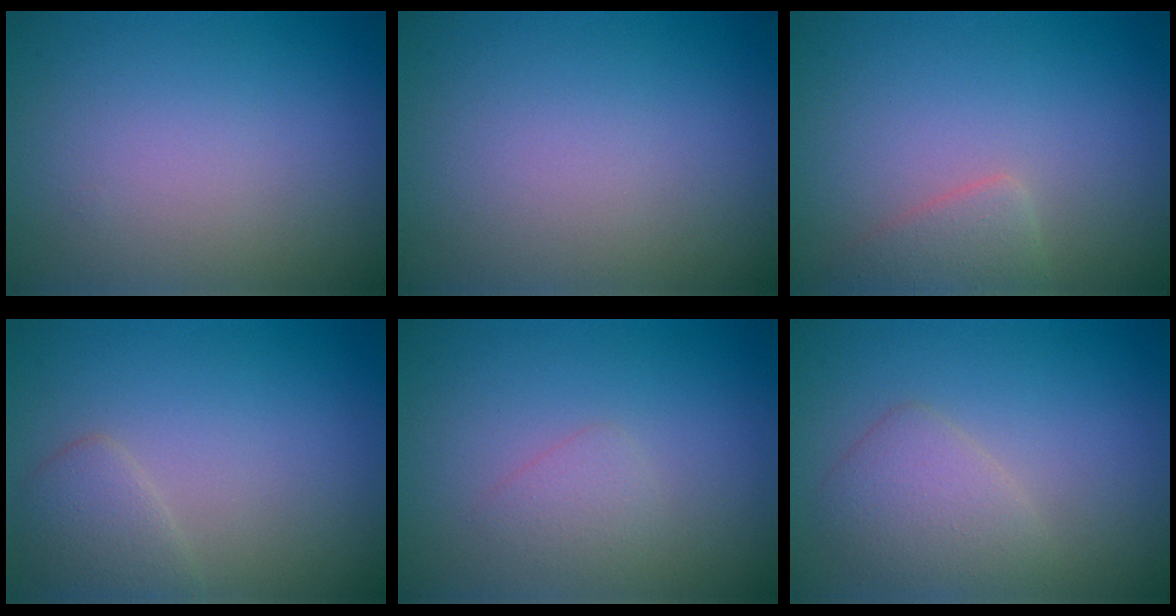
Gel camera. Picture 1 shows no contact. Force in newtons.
{"total": 0.0}
{"total": 1.9, "press": 1.9, "slide": 0.2}
{"total": 2.0, "press": 2.0, "slide": 0.1}
{"total": 1.3, "press": 1.3, "slide": 0.1}
{"total": 2.8, "press": 2.8, "slide": 0.2}